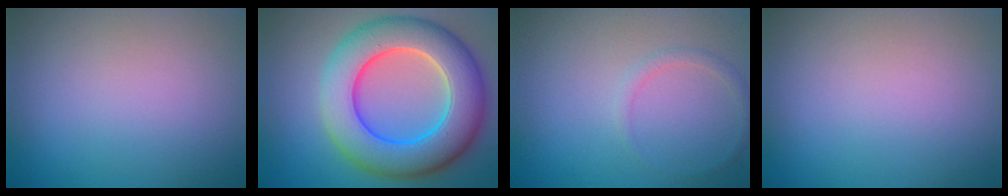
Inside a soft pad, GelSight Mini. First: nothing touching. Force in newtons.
{"total": 10.4, "press": 10.4, "slide": 0.1}
{"total": 0.9, "press": 0.9, "slide": 0.1}
{"total": 0.0}